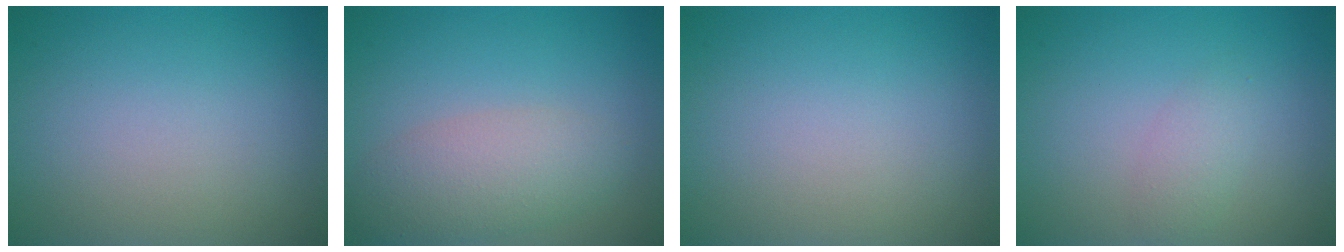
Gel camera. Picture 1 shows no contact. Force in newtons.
{"total": 4.1, "press": 4.1, "slide": 0.2}
{"total": 0.0}
{"total": 1.6, "press": 1.6, "slide": 0.0}